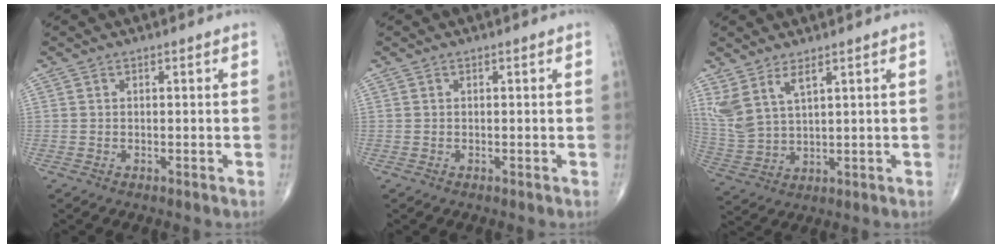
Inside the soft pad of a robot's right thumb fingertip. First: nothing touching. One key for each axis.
{"total": 0.0}
{"total": 7.8, "fx": 4.5, "fy": 3.1, "fz": 5.6, "tx": -0.123, "ty": -0.019, "tz": 0.105}